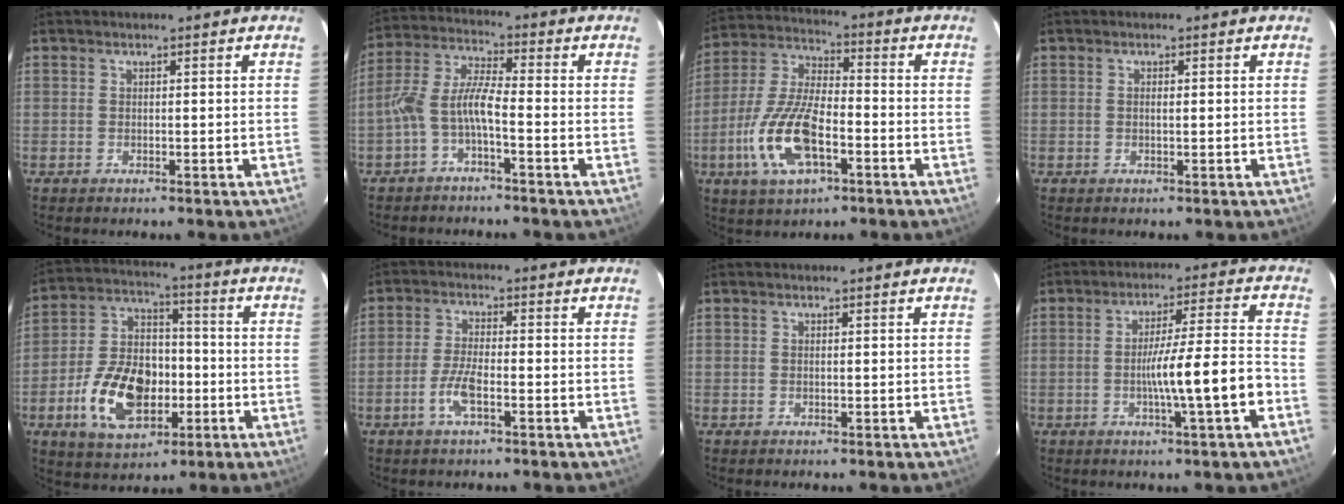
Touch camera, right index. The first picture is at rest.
{"total": 6.4, "force": [-2.8, 1.3, 5.6], "torque": [-0.134, 0.016, -0.056]}
{"total": 15.4, "force": [-5.7, 6.4, 12.8], "torque": [-0.280, -0.008, -0.106]}
{"total": 0.8, "force": [0.1, 0.2, 0.8], "torque": [-0.015, 0.002, 0.001]}
{"total": 16.3, "force": [-5.3, 10.2, 11.5], "torque": [-0.240, 0.011, -0.081]}
{"total": 5.1, "force": [-2.4, 1.2, 4.3], "torque": [-0.096, -0.002, -0.048]}
{"total": 0.0}
{"total": 10.4, "force": [-3.5, -0.8, 9.8], "torque": [-0.152, -0.007, -0.052]}